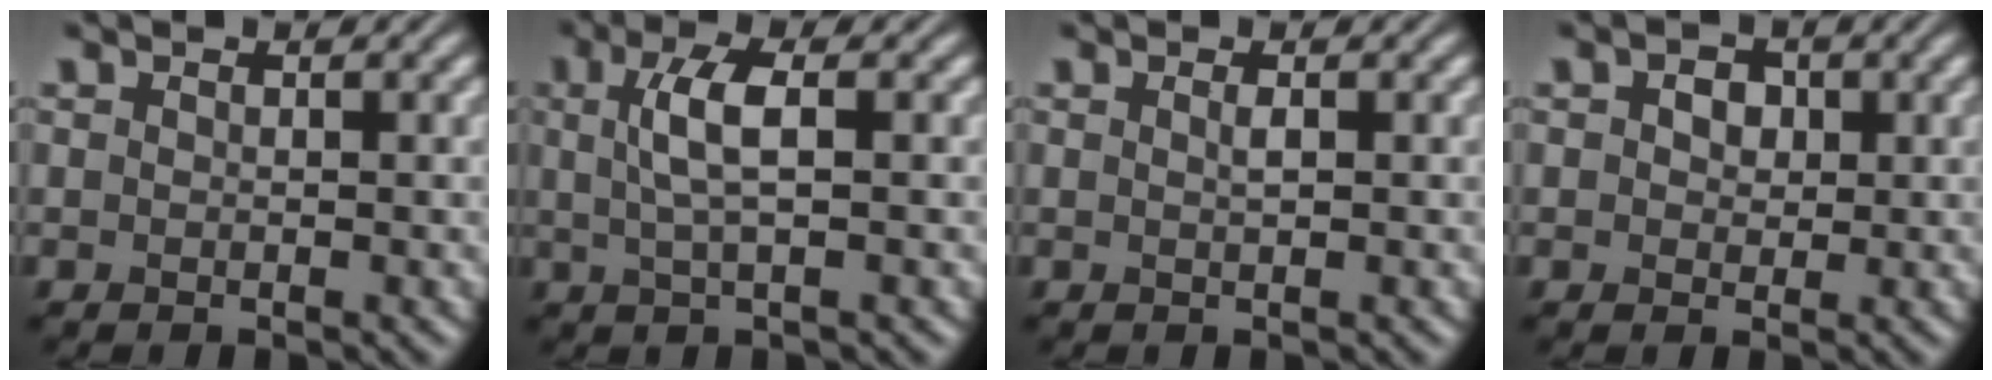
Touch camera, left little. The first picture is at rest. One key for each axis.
{"total": 3.7, "fx": 0.7, "fy": 1.0, "fz": 3.5, "tx": -0.073, "ty": 0.005, "tz": 0.013}
{"total": 0.7, "fx": 0.1, "fy": 0.1, "fz": 0.7, "tx": -0.014, "ty": 0.004, "tz": 0.002}
{"total": 2.4, "fx": 0.8, "fy": 1.7, "fz": 1.4, "tx": -0.016, "ty": 0.011, "tz": -0.002}